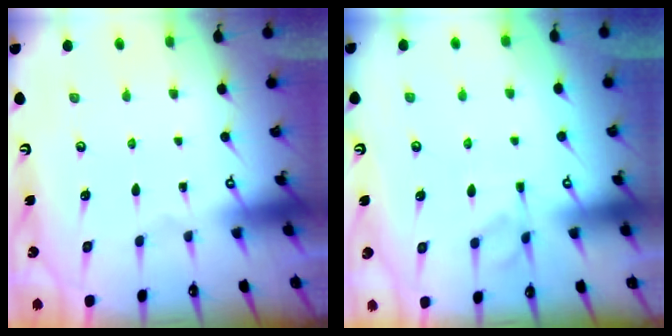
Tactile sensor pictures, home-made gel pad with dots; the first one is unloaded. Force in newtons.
{"total": 2.4, "press": 2.1, "slide": 1.2}